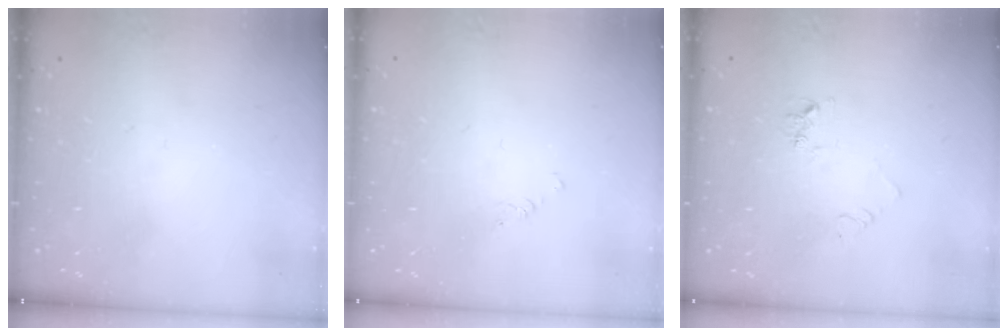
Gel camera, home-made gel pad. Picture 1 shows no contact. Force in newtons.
{"total": 1.2, "press": 1.2, "slide": 0.2}
{"total": 5.1, "press": 5.0, "slide": 0.5}